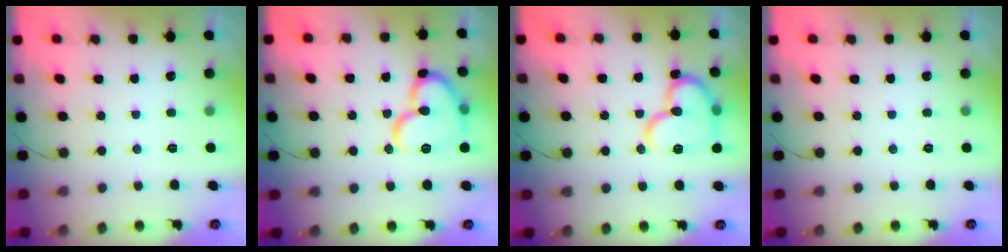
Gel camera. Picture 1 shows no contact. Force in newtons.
{"total": 15.9, "press": 15.8, "slide": 1.7}
{"total": 16.6, "press": 16.5, "slide": 2.3}
{"total": 0.0}